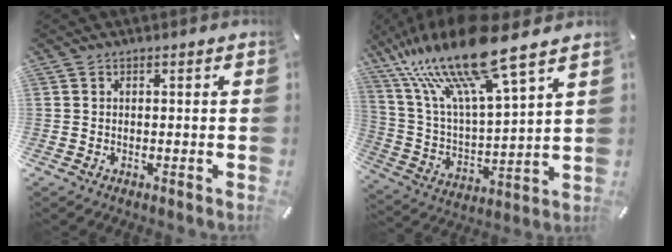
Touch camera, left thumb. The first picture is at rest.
{"total": 21.7, "force": [16.2, 5.0, 13.6], "torque": [-0.310, -0.111, 0.268]}